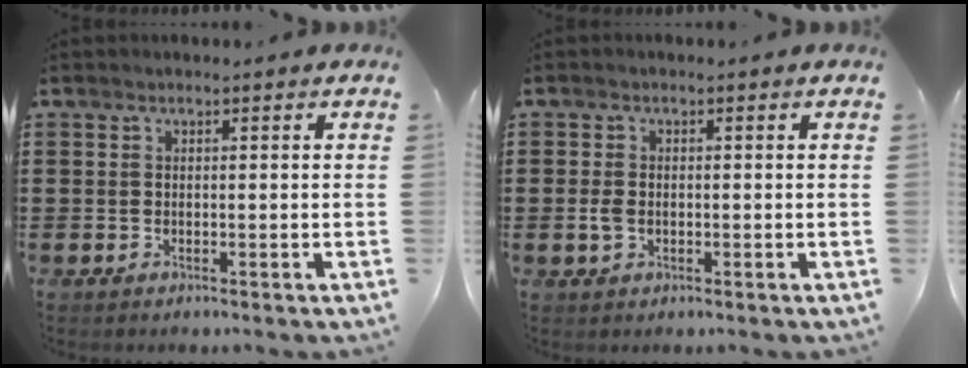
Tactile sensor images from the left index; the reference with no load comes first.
{"total": 2.0, "force": [-0.3, 1.3, 1.5], "torque": [-0.046, -0.002, -0.011]}